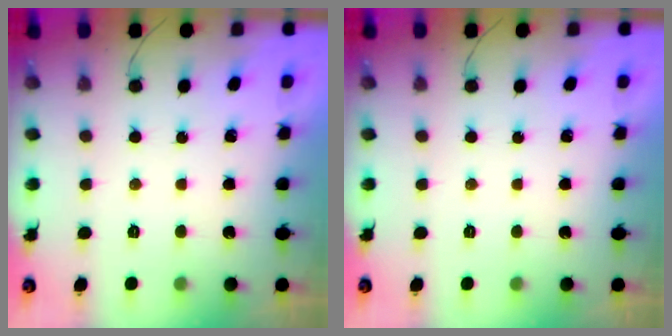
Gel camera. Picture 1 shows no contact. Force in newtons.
{"total": 0.0}